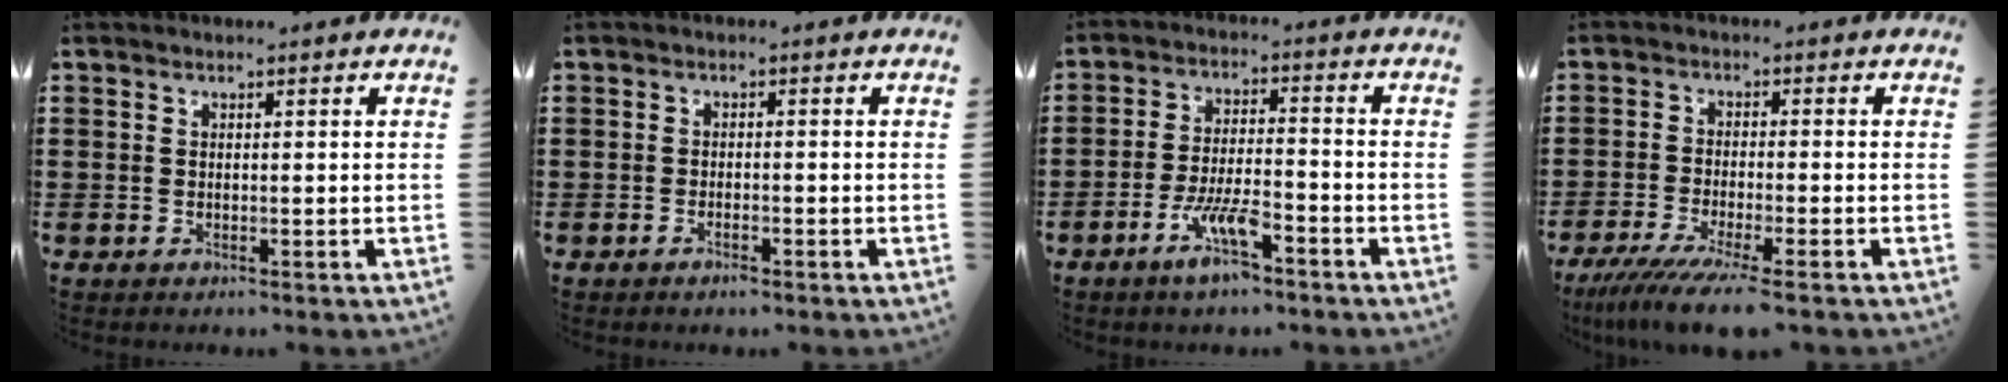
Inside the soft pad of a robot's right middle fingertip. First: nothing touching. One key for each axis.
{"total": 1.4, "fx": -1.0, "fy": 0.2, "fz": 0.9, "tx": -0.020, "ty": -0.007, "tz": -0.016}
{"total": 7.3, "fx": -4.4, "fy": 1.8, "fz": 5.5, "tx": -0.115, "ty": -0.002, "tz": -0.083}
{"total": 5.8, "fx": -4.6, "fy": -0.2, "fz": 3.6, "tx": -0.078, "ty": -0.022, "tz": -0.086}